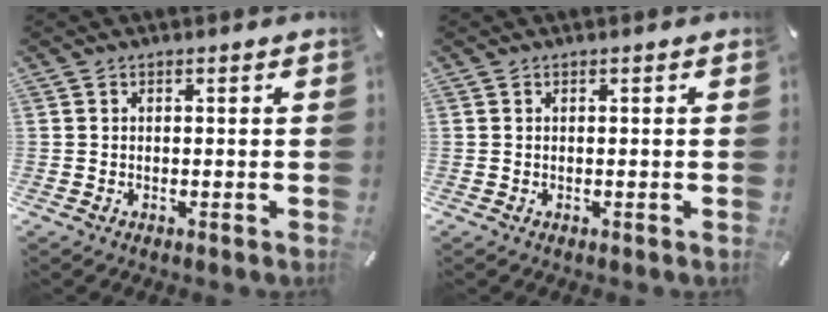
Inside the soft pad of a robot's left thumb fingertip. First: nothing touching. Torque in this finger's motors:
{"motor_torque": [0.00, 0.00, 0.00, 0.00, 0.00]}